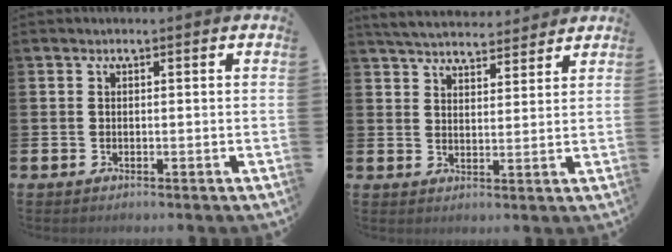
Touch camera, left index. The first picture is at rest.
{"total": 4.3, "force": [4.2, 1.0, 0.6], "torque": [-0.022, -0.017, 0.077]}